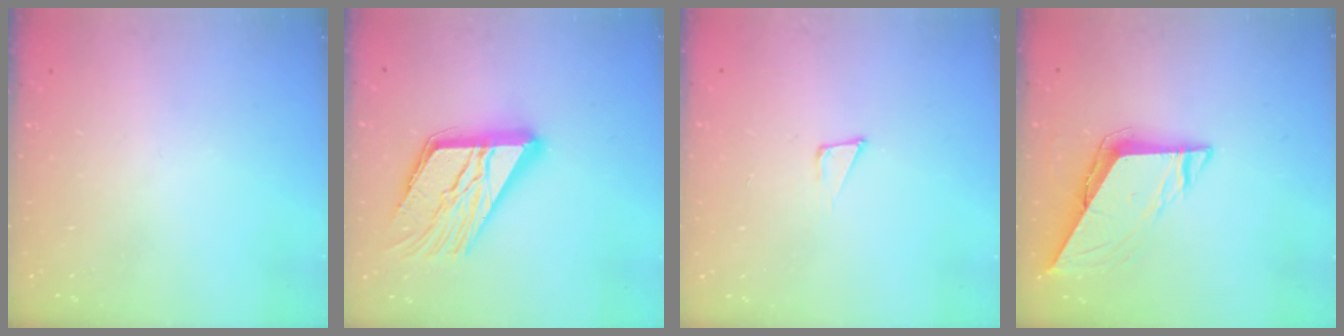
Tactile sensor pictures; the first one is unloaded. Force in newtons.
{"total": 18.9, "press": 18.8, "slide": 1.9}
{"total": 5.0, "press": 4.9, "slide": 0.8}
{"total": 7.4, "press": 7.4, "slide": 0.6}